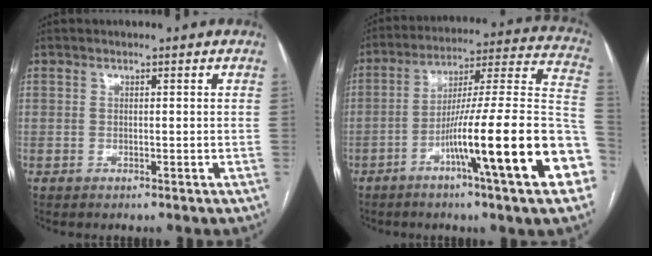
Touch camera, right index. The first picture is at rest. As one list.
[{"total": 23.5, "force": [-8.7, 0.2, 21.8], "torque": [-0.258, 0.002, -0.139]}]